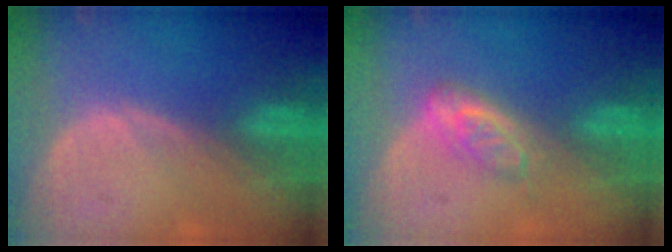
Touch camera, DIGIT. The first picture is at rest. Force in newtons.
{"total": 4.8, "press": 4.2, "slide": 2.2}